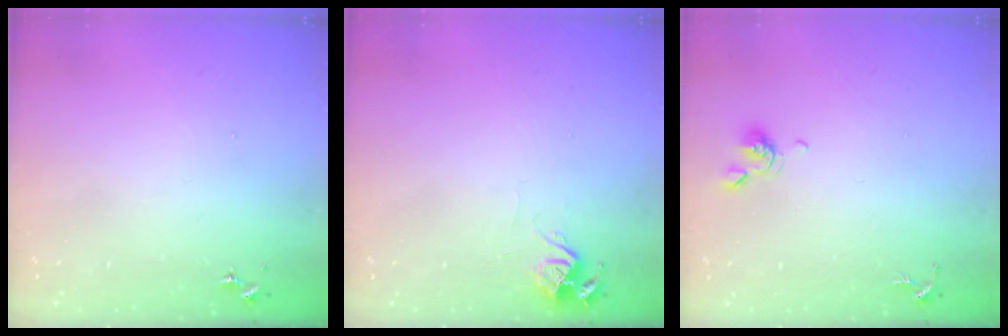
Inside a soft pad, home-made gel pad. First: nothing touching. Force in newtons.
{"total": 6.0, "press": 6.0, "slide": 0.6}
{"total": 6.0, "press": 5.9, "slide": 1.2}